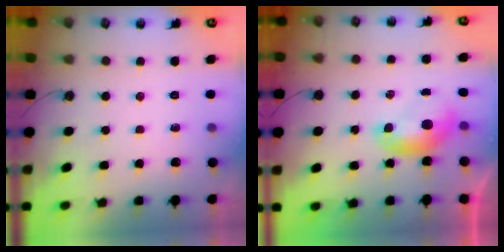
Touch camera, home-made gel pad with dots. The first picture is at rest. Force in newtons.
{"total": 0.0}